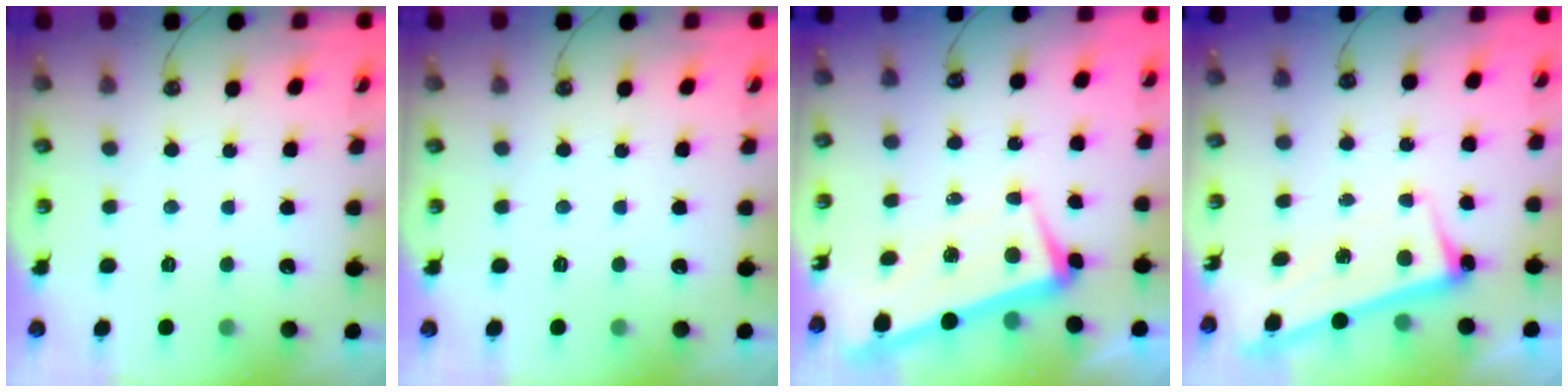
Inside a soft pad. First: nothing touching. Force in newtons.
{"total": 0.0}
{"total": 0.8, "press": 0.1, "slide": 0.8}
{"total": 2.6, "press": 2.4, "slide": 0.9}